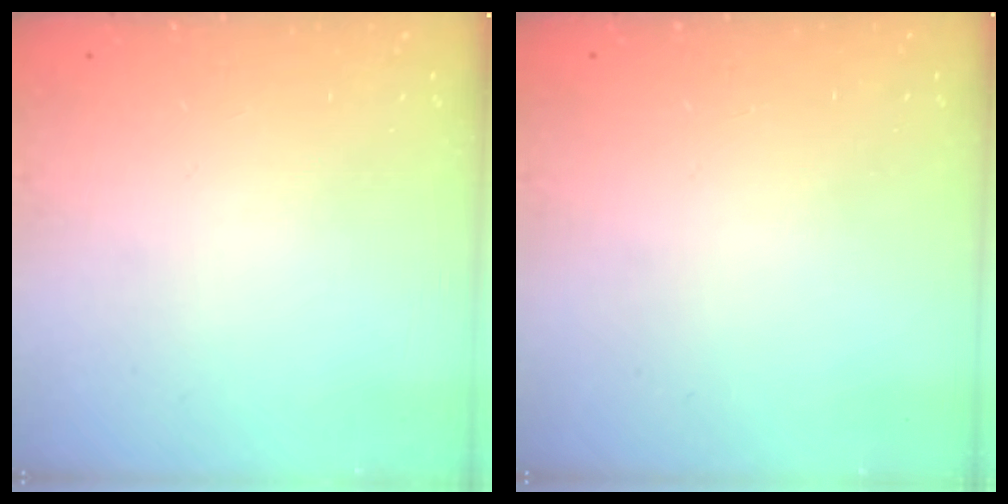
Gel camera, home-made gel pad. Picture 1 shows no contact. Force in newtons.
{"total": 2.6, "press": 2.6, "slide": 0.2}